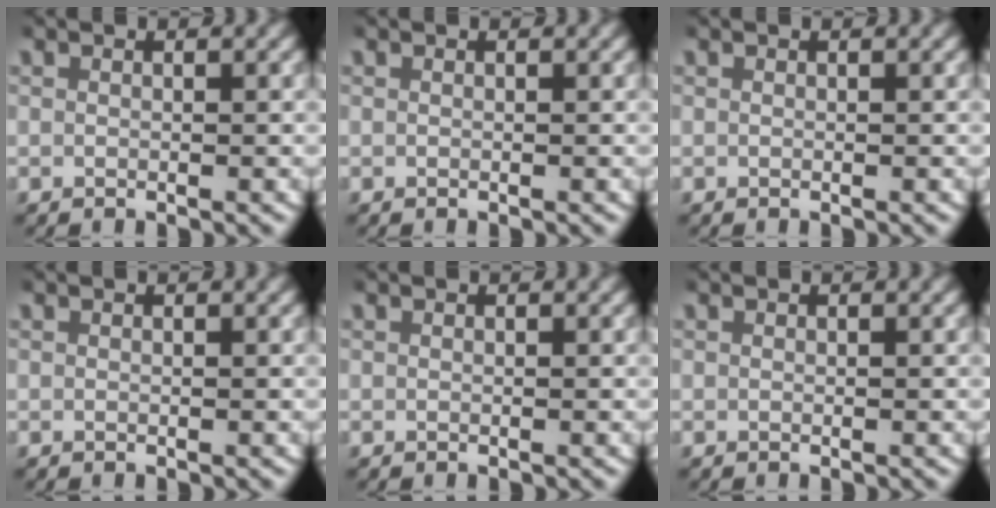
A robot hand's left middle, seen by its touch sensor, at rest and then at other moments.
{"total": 0.0}
{"total": 0.0}
{"total": 0.0}
{"total": 0.0}
{"total": 0.0}